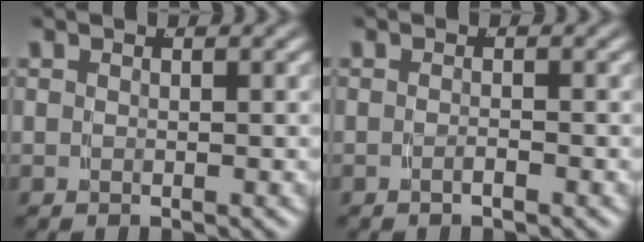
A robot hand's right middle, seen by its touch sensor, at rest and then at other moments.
{"total": 1.0, "force": [-0.5, -0.8, -0.1], "torque": [0.009, 0.006, -0.015]}